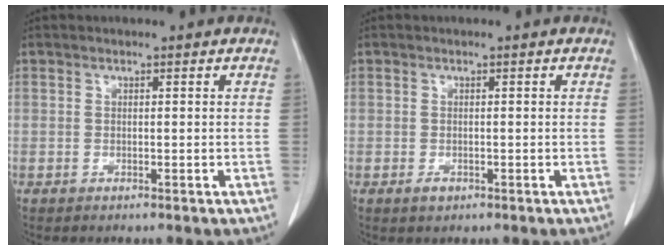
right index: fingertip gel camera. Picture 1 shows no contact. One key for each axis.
{"total": 2.2, "fx": -0.9, "fy": 1.6, "fz": 1.3, "tx": -0.019, "ty": 0.001, "tz": -0.007}